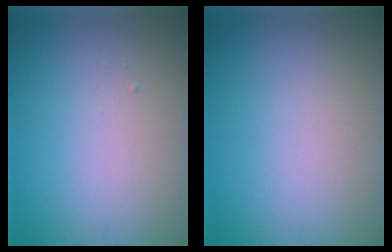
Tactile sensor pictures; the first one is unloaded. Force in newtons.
{"total": 0.0}